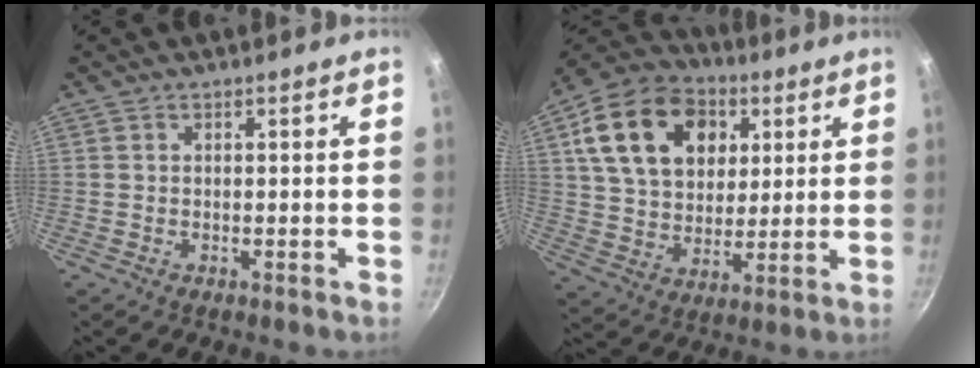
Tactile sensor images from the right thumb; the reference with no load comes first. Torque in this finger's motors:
{"motor_torque": [-0.14, 3.57, 1.25, 0.52, 0.16]}